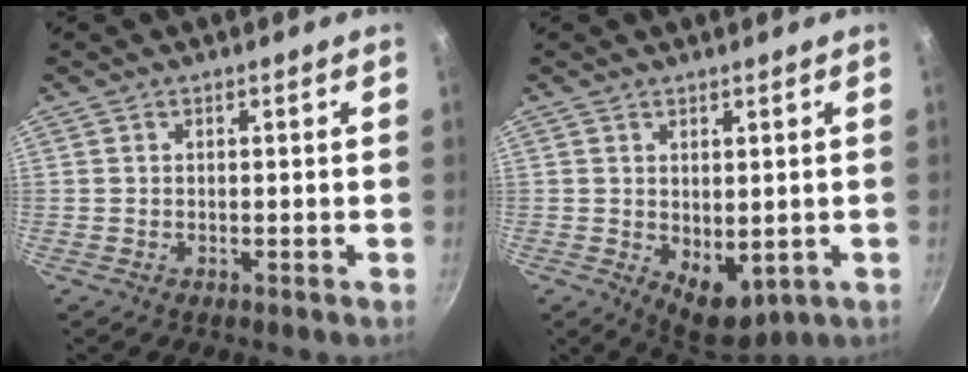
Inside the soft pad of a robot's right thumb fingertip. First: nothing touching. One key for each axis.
{"total": 6.8, "fx": -0.2, "fy": 4.2, "fz": 5.3, "tx": -0.054, "ty": -0.015, "tz": 0.013}